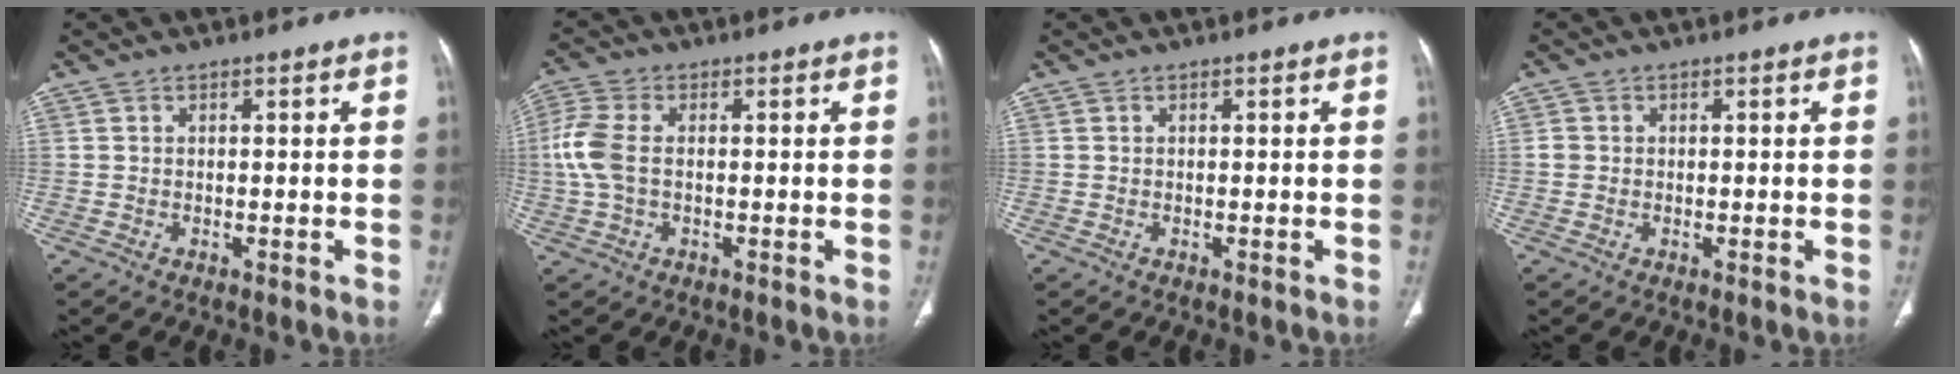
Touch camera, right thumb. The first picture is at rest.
{"total": 6.6, "force": [0.0, 3.9, 5.3], "torque": [-0.146, 0.014, -0.001]}
{"total": 0.0}
{"total": 1.2, "force": [0.0, 1.1, 0.4], "torque": [-0.003, 0.003, 0.002]}